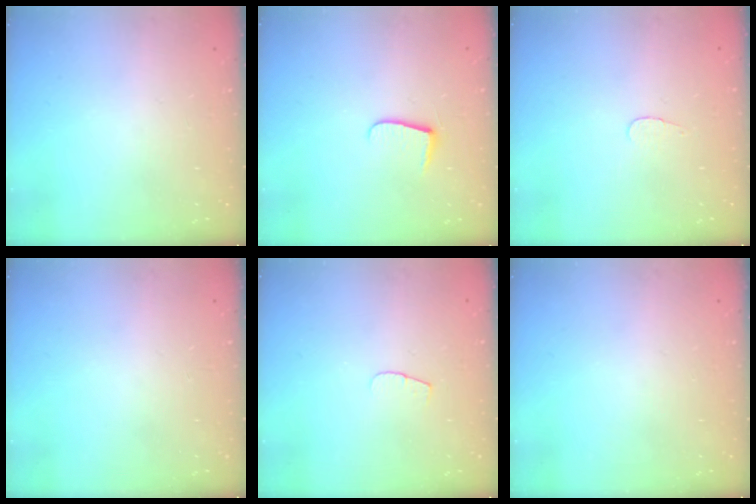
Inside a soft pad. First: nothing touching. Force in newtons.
{"total": 6.5, "press": 6.5, "slide": 0.8}
{"total": 2.8, "press": 2.8, "slide": 0.3}
{"total": 0.0}
{"total": 3.7, "press": 3.7, "slide": 0.4}
{"total": 0.0}